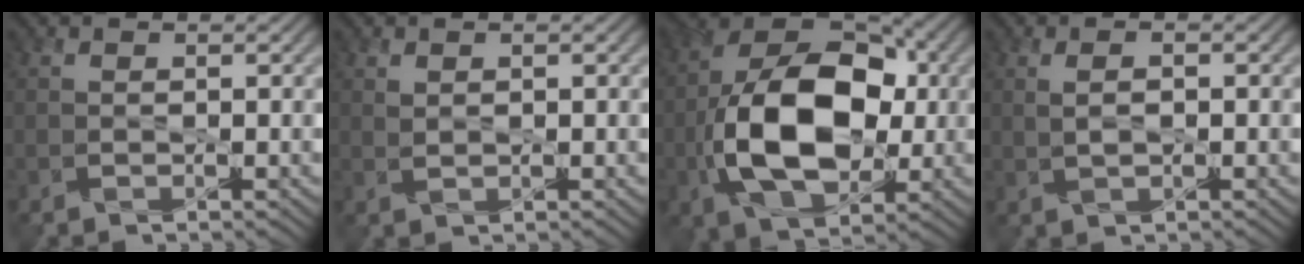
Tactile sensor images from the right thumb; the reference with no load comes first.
{"total": 1.2, "force": [0.9, 0.6, 0.6], "torque": [-0.026, 0.001, 0.019]}
{"total": 15.0, "force": [-2.1, 8.9, 11.8], "torque": [-0.216, -0.001, -0.041]}
{"total": 2.3, "force": [0.5, 1.0, 2.0], "torque": [-0.026, 0.008, 0.007]}